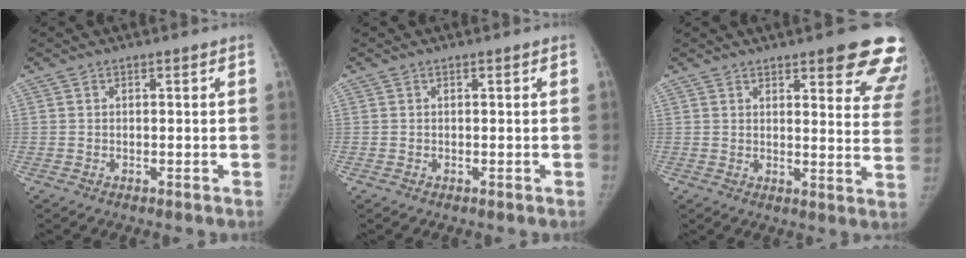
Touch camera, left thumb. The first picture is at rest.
{"total": 0.0}
{"total": 16.5, "force": [11.0, 4.6, 11.3], "torque": [-0.098, -0.053, 0.116]}